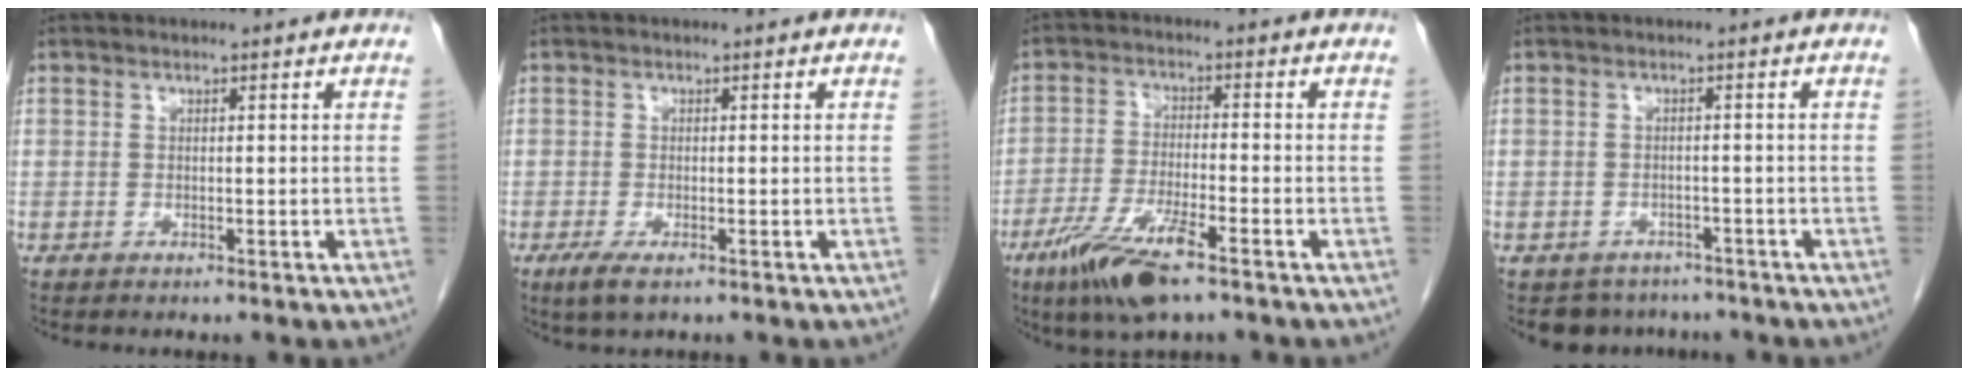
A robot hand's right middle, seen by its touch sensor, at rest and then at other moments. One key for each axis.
{"total": 2.6, "fx": -1.3, "fy": 0.6, "fz": 2.1, "tx": -0.048, "ty": -0.008, "tz": -0.023}
{"total": 9.5, "fx": -6.0, "fy": 1.3, "fz": 7.3, "tx": -0.148, "ty": -0.021, "tz": -0.108}
{"total": 4.5, "fx": -3.7, "fy": 2.5, "fz": -0.1, "tx": 0.005, "ty": 0.006, "tz": -0.050}